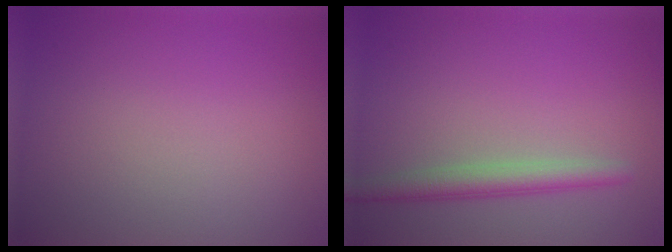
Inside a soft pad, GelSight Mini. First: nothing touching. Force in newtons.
{"total": 2.7, "press": 2.7, "slide": 0.2}